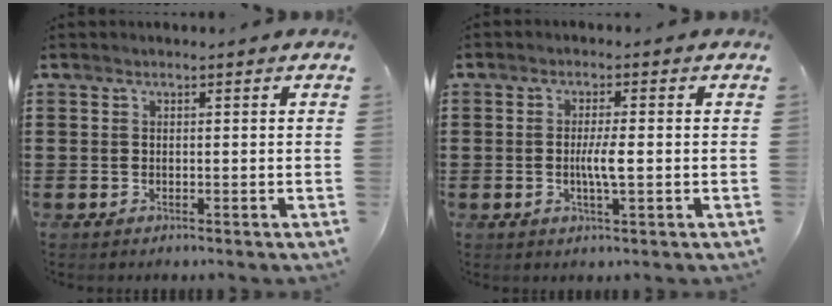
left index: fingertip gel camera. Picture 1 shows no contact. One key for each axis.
{"total": 3.5, "fx": -0.3, "fy": 0.4, "fz": 3.5, "tx": -0.063, "ty": -0.001, "tz": -0.008}